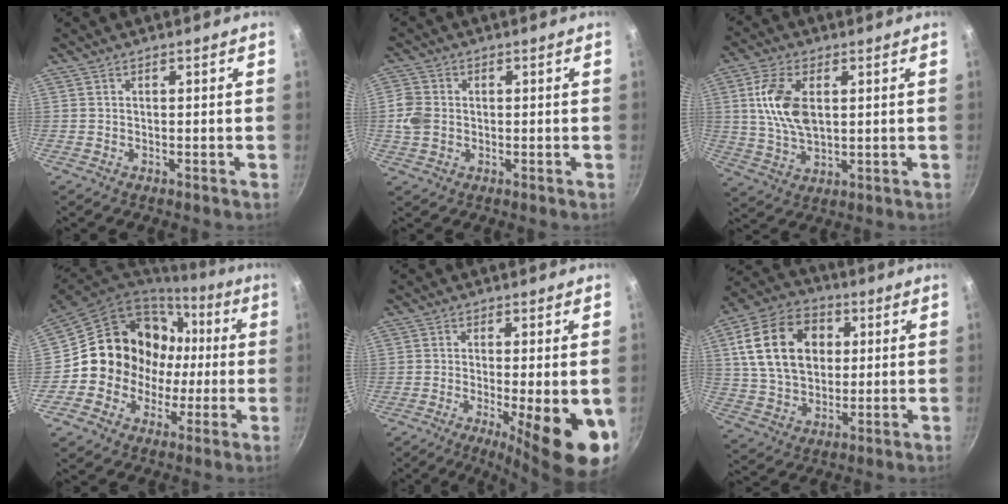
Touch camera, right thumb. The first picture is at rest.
{"total": 5.3, "force": [-0.2, 4.3, 3.1], "torque": [-0.055, 0.005, -0.006]}
{"total": 10.9, "force": [2.3, 6.1, 8.8], "torque": [-0.165, -0.006, 0.044]}
{"total": 16.4, "force": [-0.1, 15.2, 6.3], "torque": [-0.072, 0.042, -0.002]}
{"total": 14.9, "force": [-4.2, 3.9, 13.7], "torque": [-0.181, -0.008, -0.052]}
{"total": 18.1, "force": [4.1, 13.1, 11.8], "torque": [-0.190, 0.010, 0.067]}